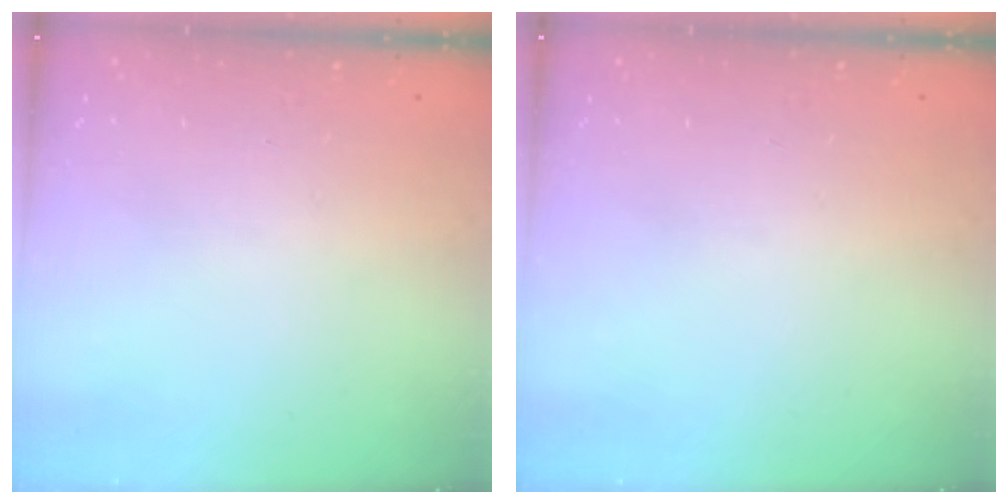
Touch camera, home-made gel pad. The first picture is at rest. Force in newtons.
{"total": 0.0}